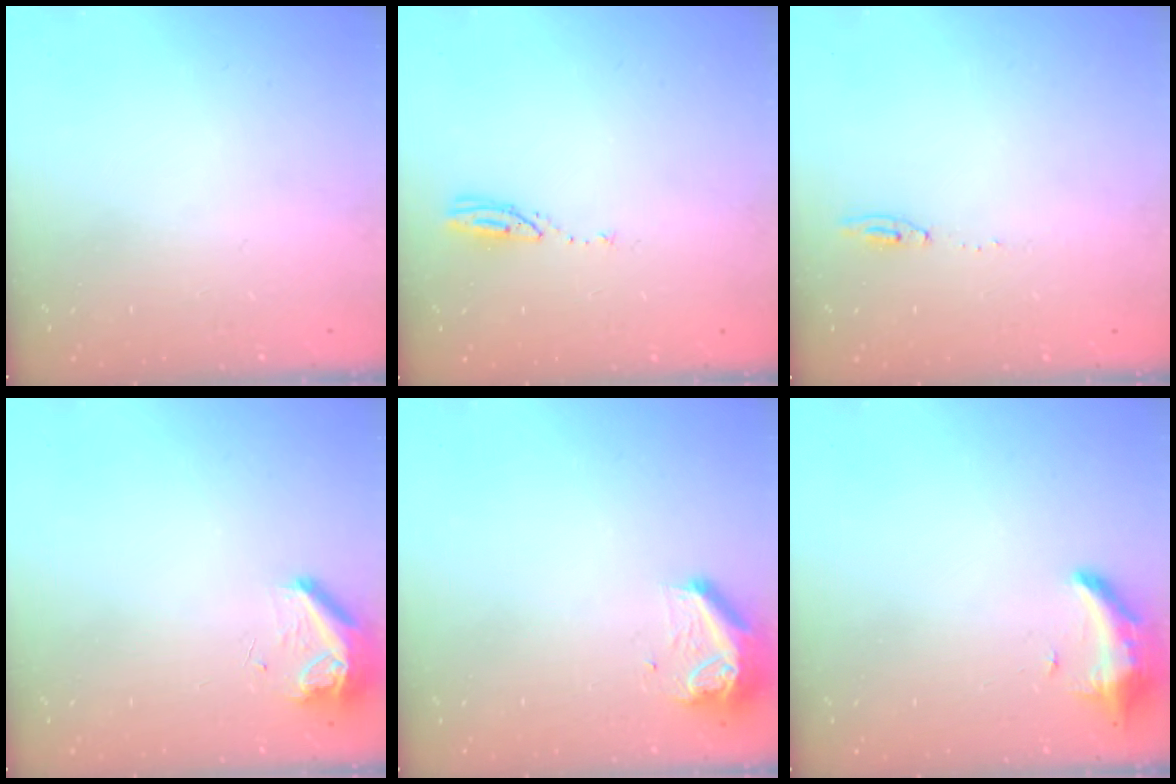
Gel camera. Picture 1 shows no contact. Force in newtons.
{"total": 3.7, "press": 3.7, "slide": 0.3}
{"total": 5.2, "press": 5.2, "slide": 0.5}
{"total": 8.3, "press": 8.2, "slide": 0.9}
{"total": 9.6, "press": 9.5, "slide": 0.6}
{"total": 8.3, "press": 8.2, "slide": 1.5}